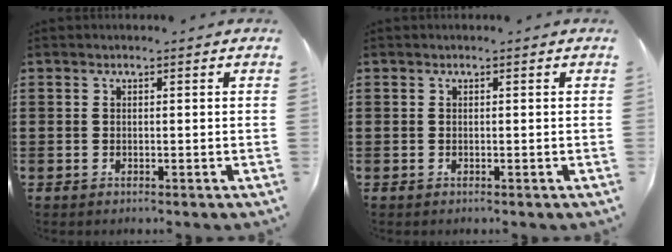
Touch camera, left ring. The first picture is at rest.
{"total": 0.0}